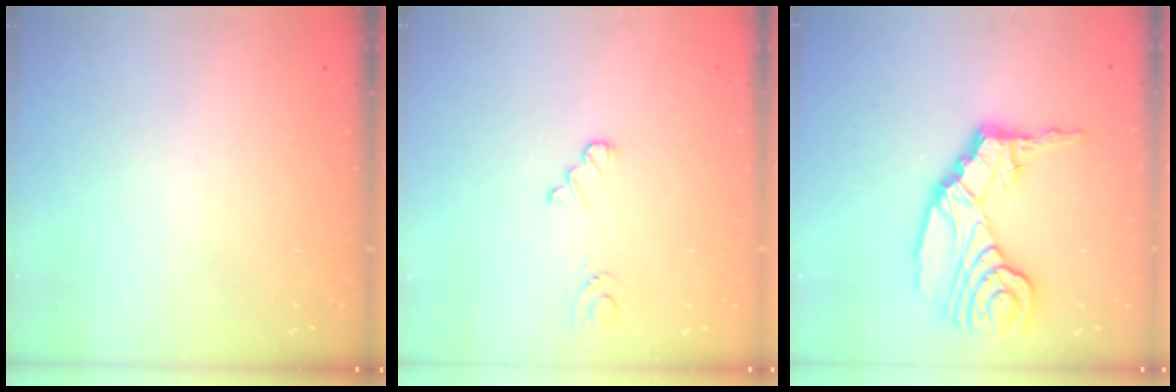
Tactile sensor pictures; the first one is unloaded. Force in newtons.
{"total": 1.1, "press": 1.1, "slide": 0.2}
{"total": 14.6, "press": 14.4, "slide": 2.1}